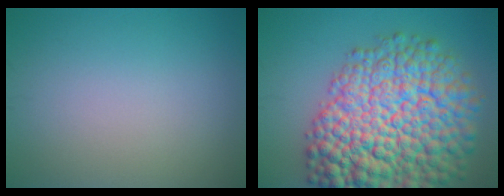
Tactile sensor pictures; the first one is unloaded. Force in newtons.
{"total": 16.1, "press": 16.1, "slide": 0.7}